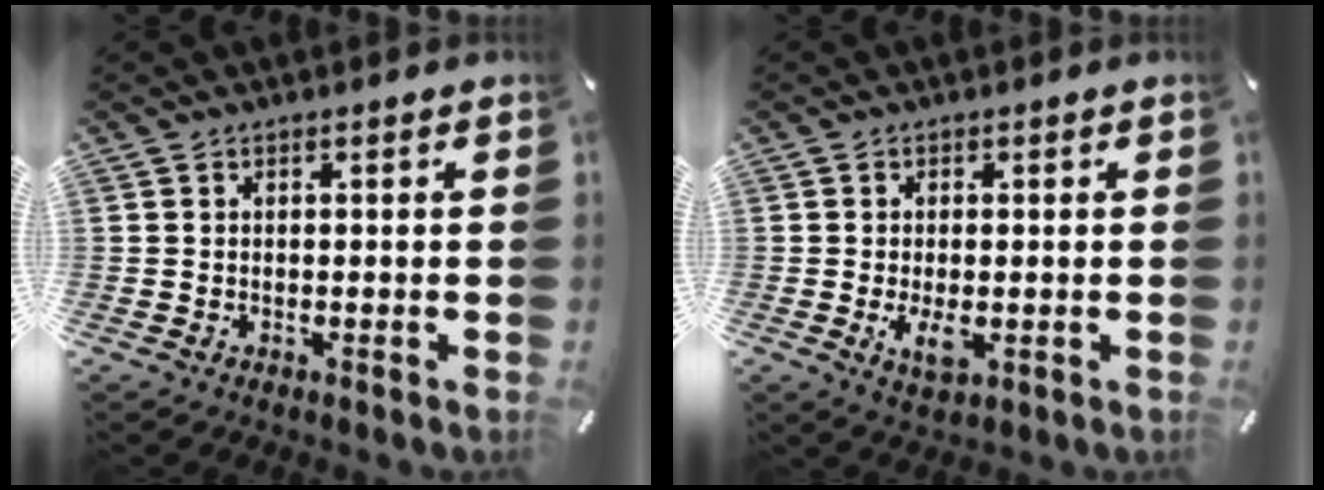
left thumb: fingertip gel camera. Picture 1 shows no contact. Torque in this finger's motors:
{"motor_torque": [0.05, 0.05, 0.34, -0.16, 0.02]}